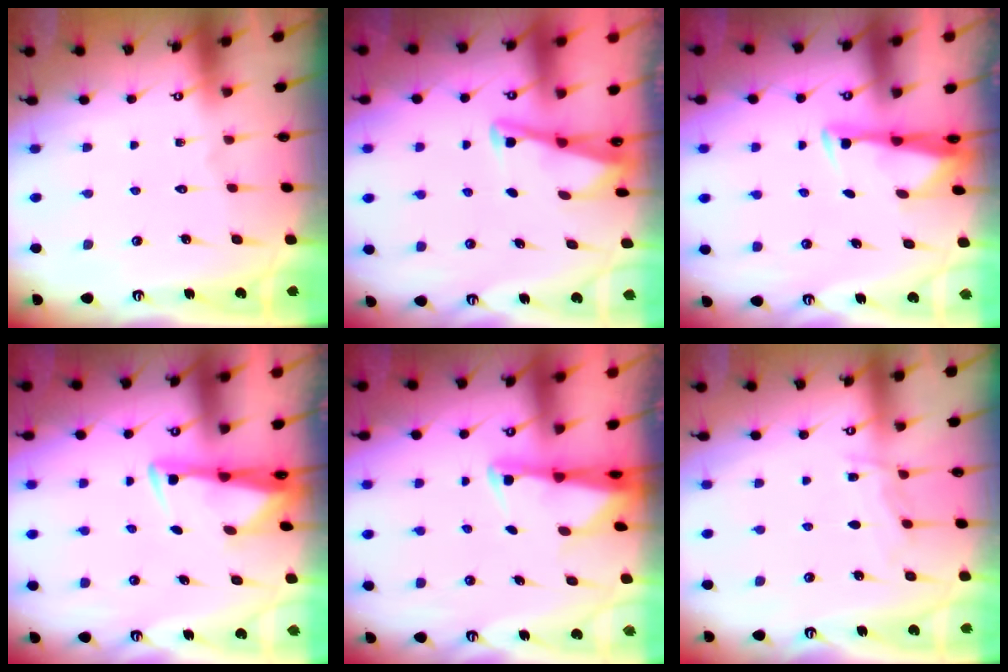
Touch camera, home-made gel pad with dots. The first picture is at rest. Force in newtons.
{"total": 2.9, "press": 2.9, "slide": 0.4}
{"total": 3.2, "press": 3.1, "slide": 0.9}
{"total": 2.9, "press": 2.8, "slide": 0.9}
{"total": 2.5, "press": 2.5, "slide": 0.5}
{"total": 6.8, "press": 6.8, "slide": 0.5}